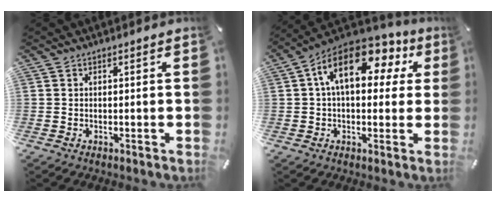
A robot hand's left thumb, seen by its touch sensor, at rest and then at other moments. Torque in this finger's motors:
{"motor_torque": [0.25, 1.27, 1.75, -1.01, 0.55]}